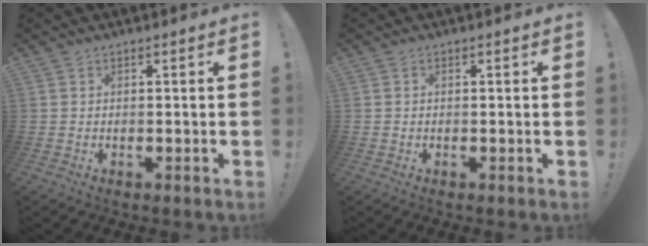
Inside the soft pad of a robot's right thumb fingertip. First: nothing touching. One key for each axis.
{"total": 0.0}